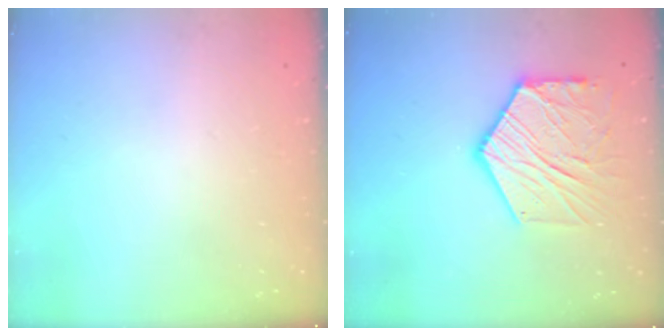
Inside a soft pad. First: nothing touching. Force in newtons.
{"total": 16.7, "press": 16.7, "slide": 1.4}